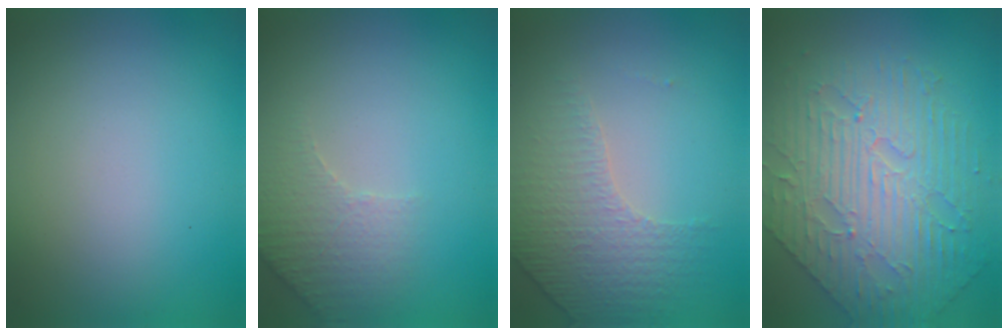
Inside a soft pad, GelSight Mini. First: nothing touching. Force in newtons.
{"total": 2.8, "press": 2.7, "slide": 0.8}
{"total": 4.3, "press": 2.9, "slide": 3.2}
{"total": 5.8, "press": 5.1, "slide": 2.7}